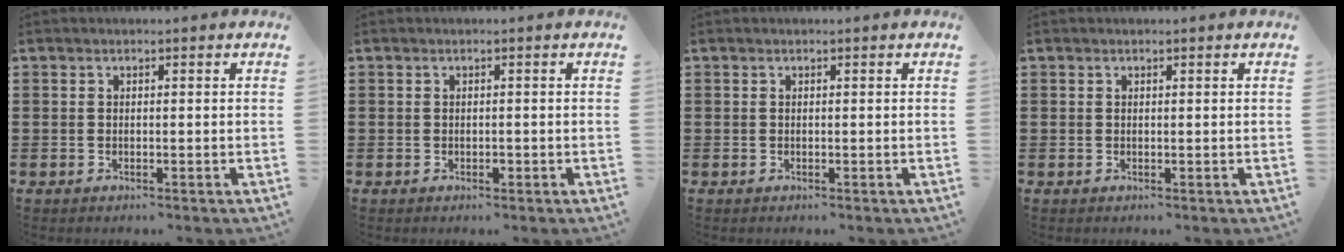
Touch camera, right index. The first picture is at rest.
{"total": 0.7, "force": [-0.4, 0.3, 0.5], "torque": [-0.011, -0.004, -0.007]}
{"total": 0.0}
{"total": 0.0}